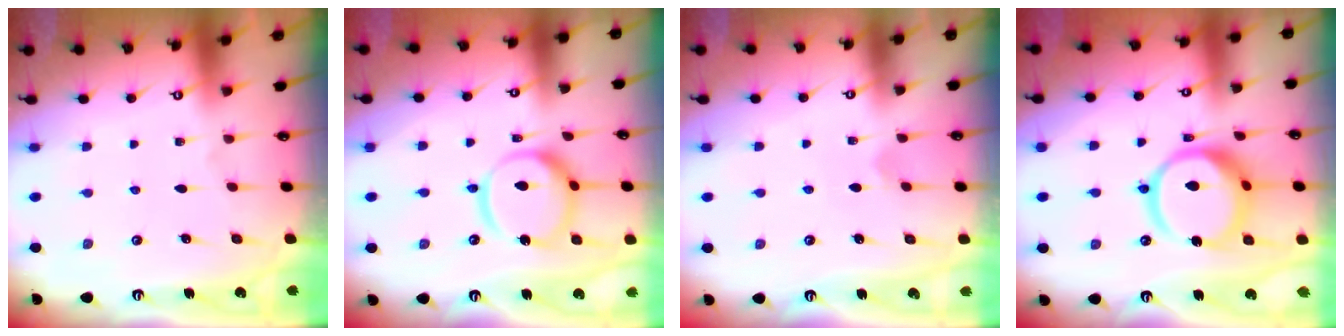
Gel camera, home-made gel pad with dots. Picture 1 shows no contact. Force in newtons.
{"total": 15.8, "press": 15.7, "slide": 1.4}
{"total": 2.1, "press": 2.1, "slide": 0.2}
{"total": 16.0, "press": 15.9, "slide": 1.9}